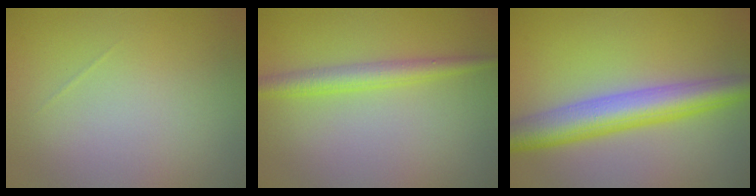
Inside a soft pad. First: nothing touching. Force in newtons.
{"total": 2.7, "press": 2.7, "slide": 0.0}
{"total": 6.3, "press": 6.3, "slide": 0.1}